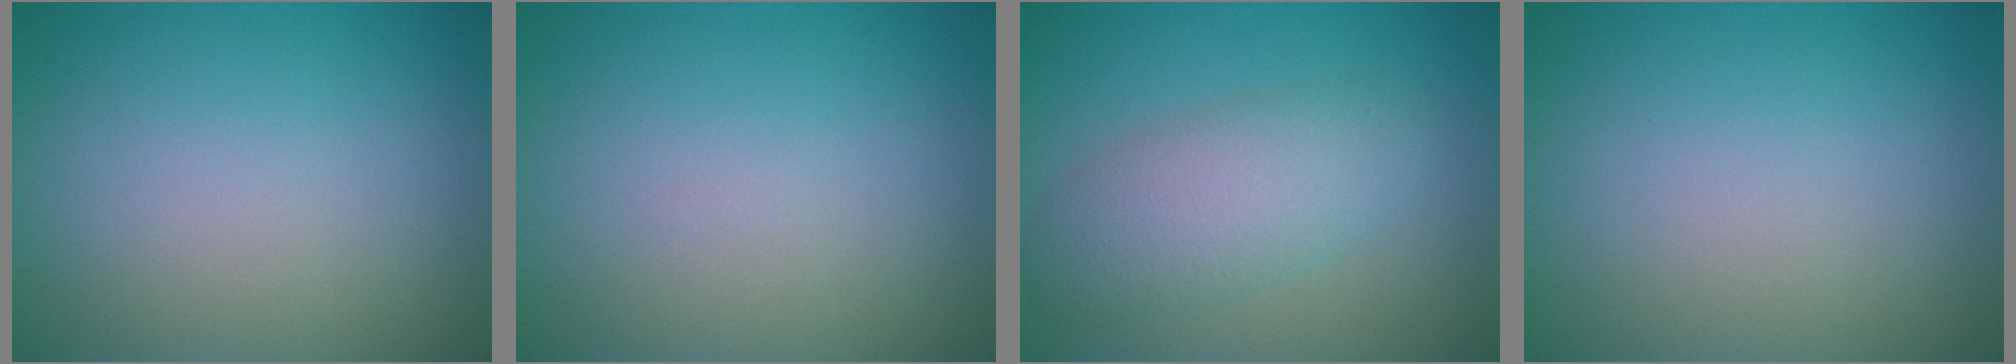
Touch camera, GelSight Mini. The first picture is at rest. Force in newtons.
{"total": 0.0}
{"total": 4.4, "press": 4.4, "slide": 0.1}
{"total": 0.0}